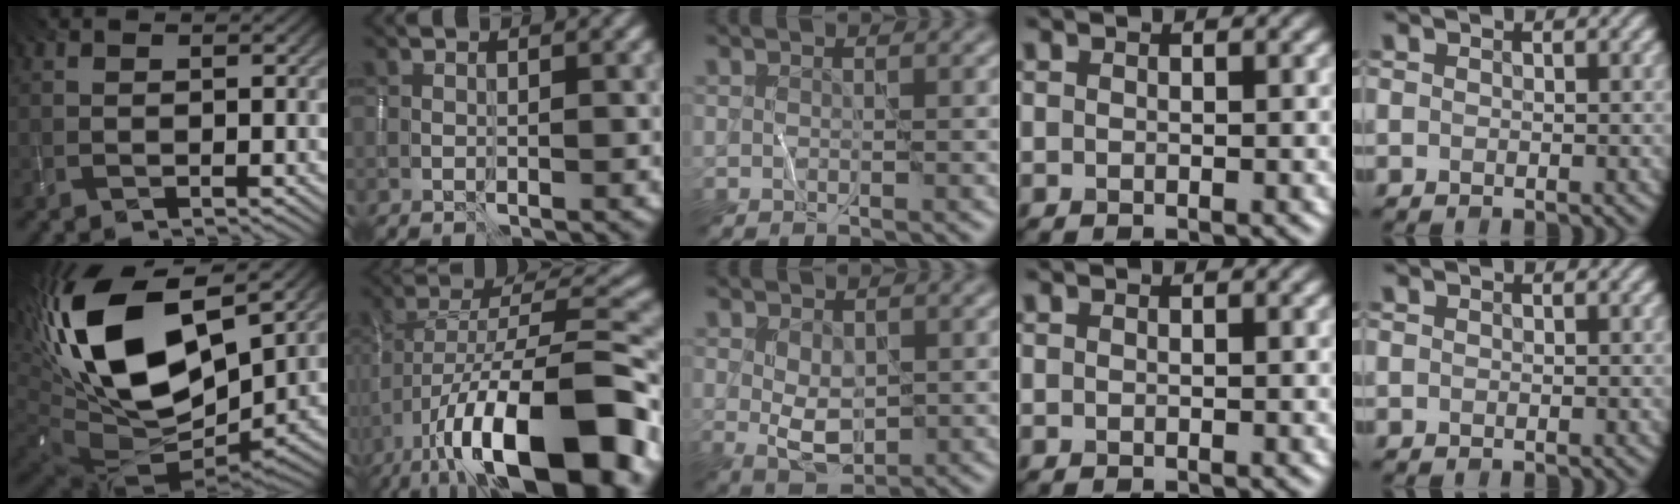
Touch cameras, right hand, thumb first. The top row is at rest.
{"thumb": {"total": 20.5, "force": [5.3, 11.6, 16.1], "torque": [-0.357, -0.003, 0.109]}, "index": {"total": 15.9, "force": [-8.3, 5.3, 12.6], "torque": [-0.205, 0.012, -0.140]}, "middle": {"total": 3.4, "force": [0.1, 2.1, 2.7], "torque": [-0.049, -0.009, 0.006]}}